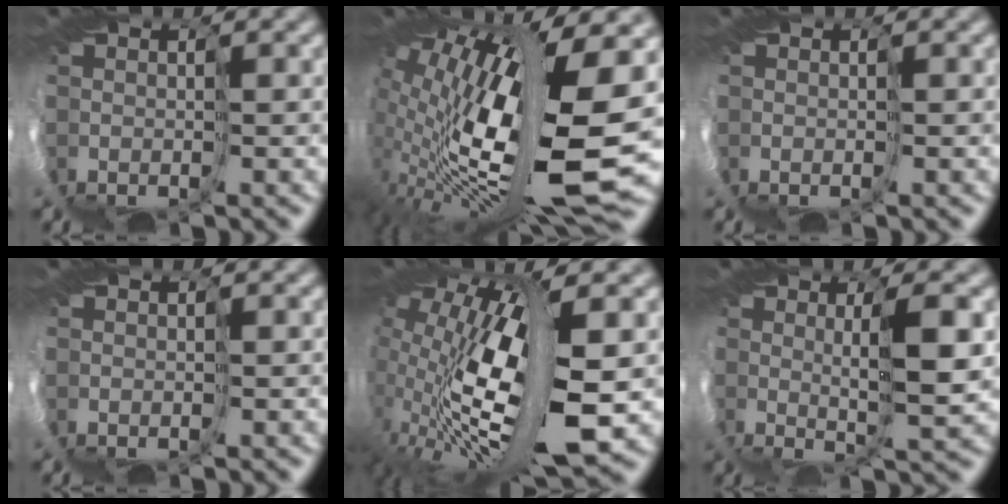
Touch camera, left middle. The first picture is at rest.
{"total": 15.3, "force": [2.7, 4.1, 14.5], "torque": [-0.289, -0.061, 0.057]}
{"total": 0.0}
{"total": 0.8, "force": [-0.6, 0.5, 0.0], "torque": [0.002, -0.007, -0.008]}
{"total": 12.4, "force": [2.2, 3.9, 11.6], "torque": [-0.239, -0.019, 0.054]}
{"total": 4.1, "force": [1.7, -1.5, 3.4], "torque": [-0.066, -0.005, 0.027]}